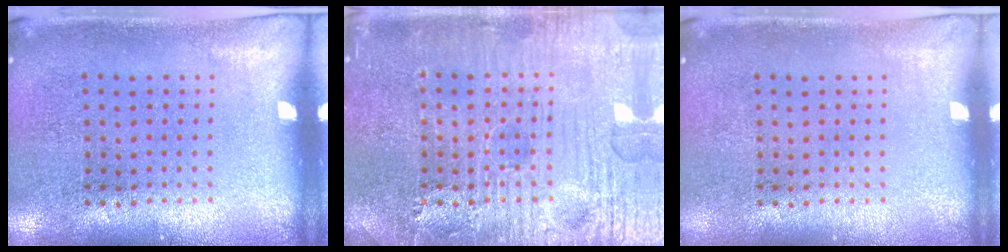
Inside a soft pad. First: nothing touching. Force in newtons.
{"total": 7.1, "press": 7.1, "slide": 0.9}
{"total": 0.0}